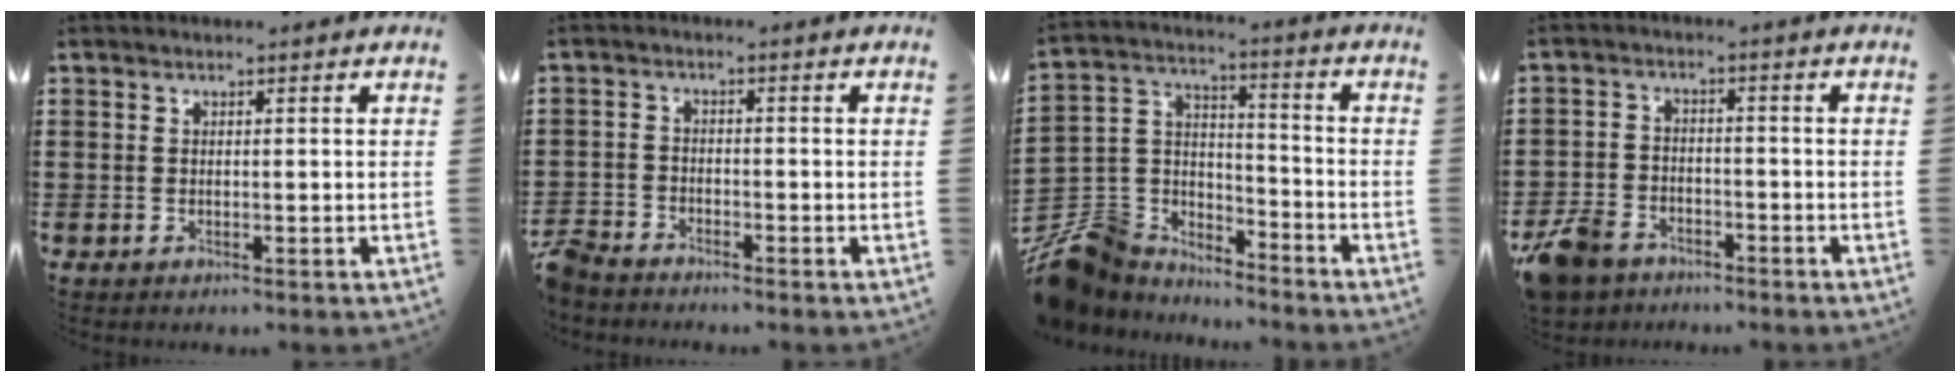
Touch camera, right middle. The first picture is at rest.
{"total": 3.2, "force": [-3.1, 0.7, 0.6], "torque": [-0.033, -0.003, -0.072]}
{"total": 8.3, "force": [-6.7, 4.8, 0.6], "torque": [-0.046, 0.011, -0.134]}
{"total": 6.4, "force": [-5.4, 2.8, 2.0], "torque": [-0.069, 0.003, -0.115]}